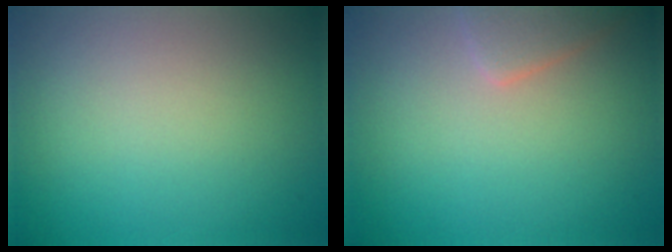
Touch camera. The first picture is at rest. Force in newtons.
{"total": 2.2, "press": 2.2, "slide": 0.2}